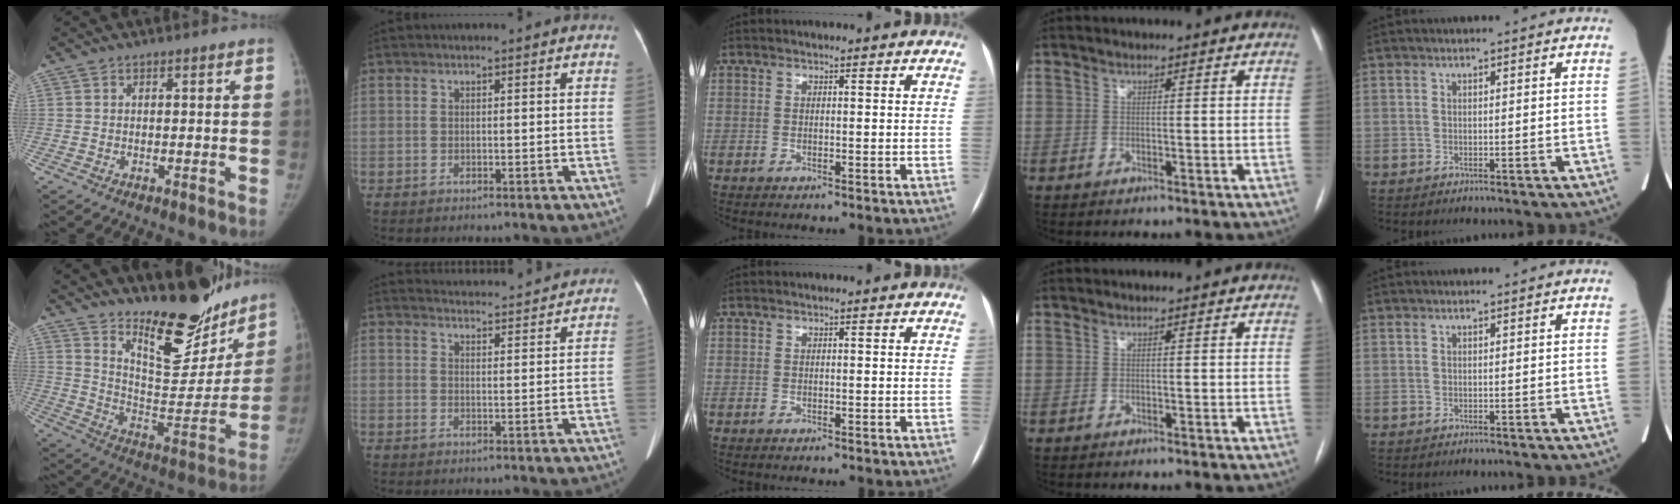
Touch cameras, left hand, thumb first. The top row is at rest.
{"thumb": {"total": 21.9, "force": [17.3, 7.5, 11.1], "torque": [-0.105, -0.135, 0.267]}, "index": {"total": 9.2, "force": [9.1, 0.2, 1.1], "torque": [-0.011, 0.001, 0.113]}}